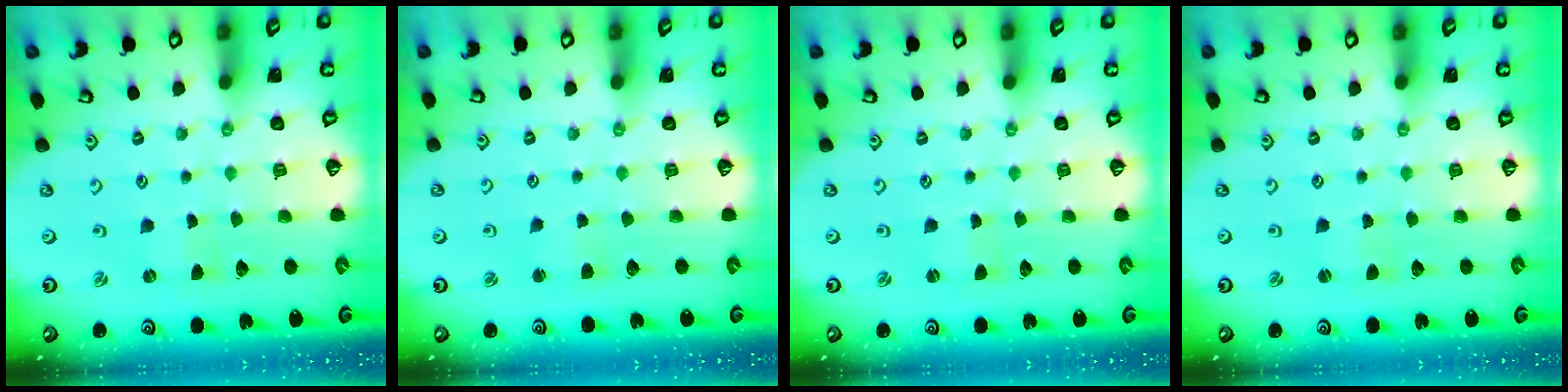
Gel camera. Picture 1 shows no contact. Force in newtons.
{"total": 2.2, "press": 2.2, "slide": 0.2}
{"total": 0.0}
{"total": 1.0, "press": 1.0, "slide": 0.2}